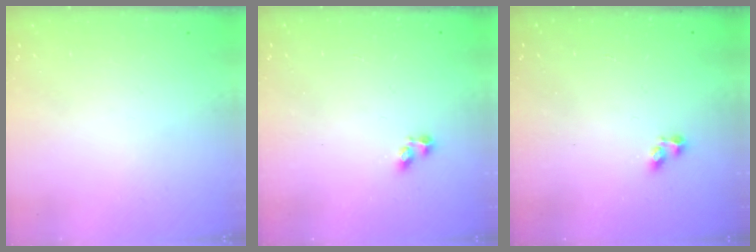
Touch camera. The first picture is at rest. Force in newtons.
{"total": 1.9, "press": 1.9, "slide": 0.3}
{"total": 1.9, "press": 1.9, "slide": 0.3}